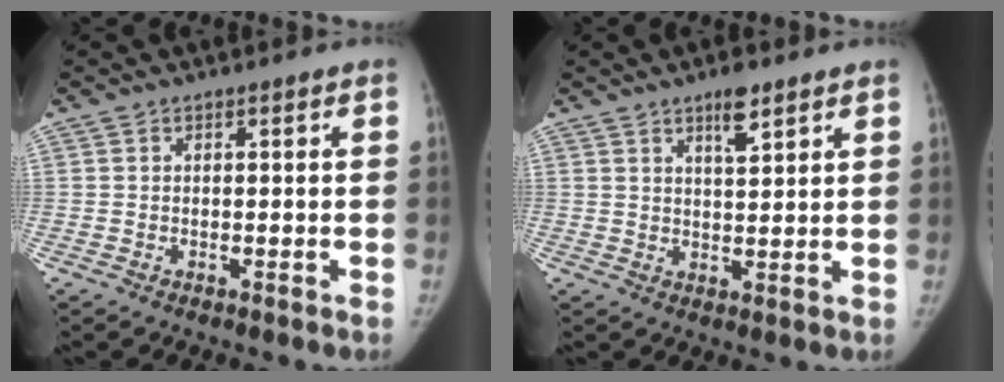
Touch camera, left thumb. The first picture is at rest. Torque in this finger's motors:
{"motor_torque": [0.44, -0.40, 0.57, -0.40, 0.14]}